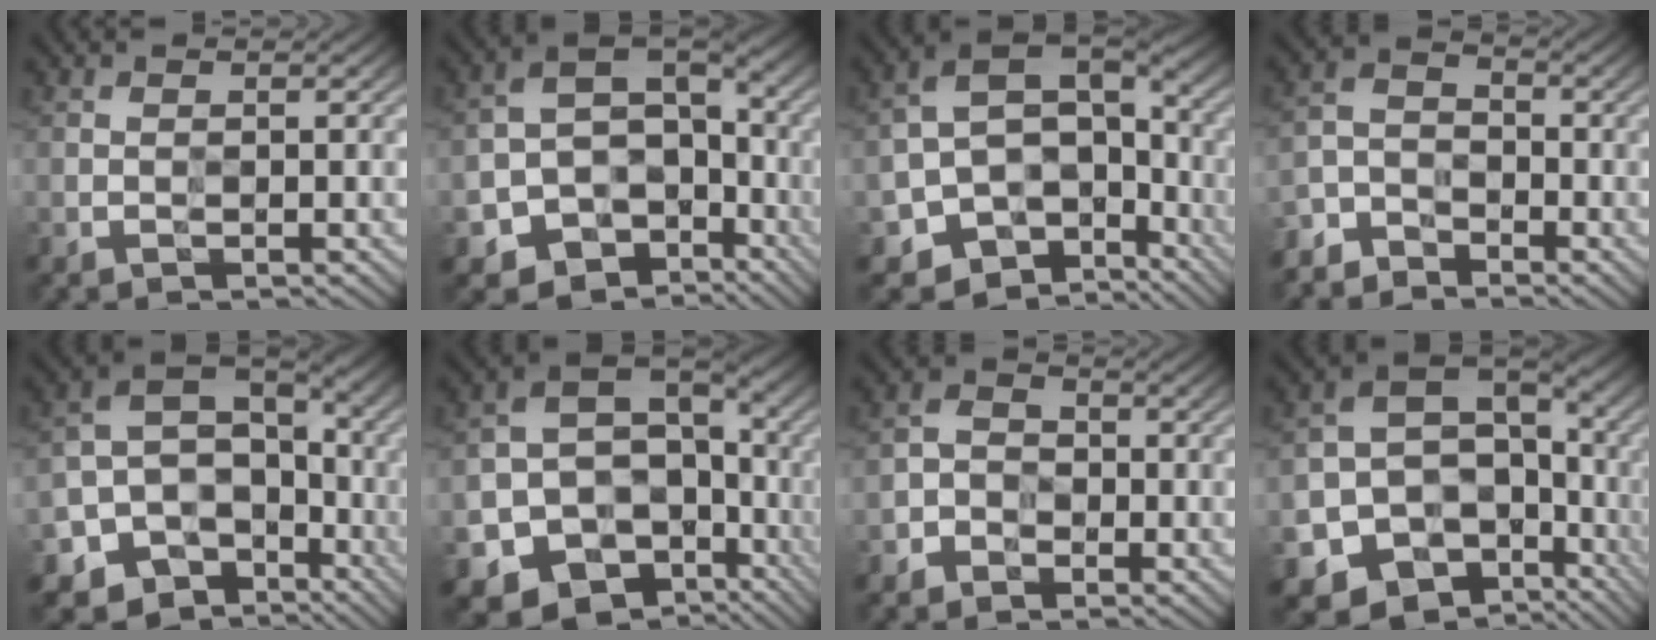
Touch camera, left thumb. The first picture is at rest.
{"total": 11.7, "force": [-5.5, 8.2, 6.1], "torque": [-0.103, -0.042, -0.089]}
{"total": 11.1, "force": [-4.9, 7.7, 6.3], "torque": [-0.109, -0.034, -0.077]}
{"total": 5.6, "force": [-4.7, 3.0, 0.9], "torque": [-0.015, -0.005, -0.108]}
{"total": 12.1, "force": [-5.8, 8.9, 5.7], "torque": [-0.111, -0.037, -0.088]}
{"total": 15.4, "force": [-5.5, 12.0, 7.9], "torque": [-0.137, -0.041, -0.071]}
{"total": 3.1, "force": [-1.8, 2.4, 0.8], "torque": [-0.008, -0.002, -0.047]}
{"total": 14.4, "force": [-5.4, 11.0, 7.5], "torque": [-0.135, -0.049, -0.069]}